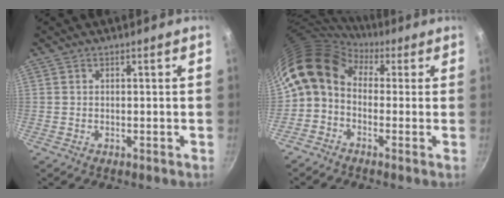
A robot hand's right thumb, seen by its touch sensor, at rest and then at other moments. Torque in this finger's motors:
{"motor_torque": [0.17, 1.77, 0.96, -0.98, 0.35]}